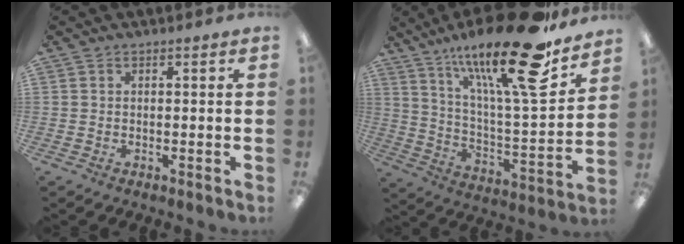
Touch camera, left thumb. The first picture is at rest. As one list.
[{"total": 25.0, "force": [17.3, 5.3, 17.2], "torque": [-0.278, -0.109, 0.277]}]